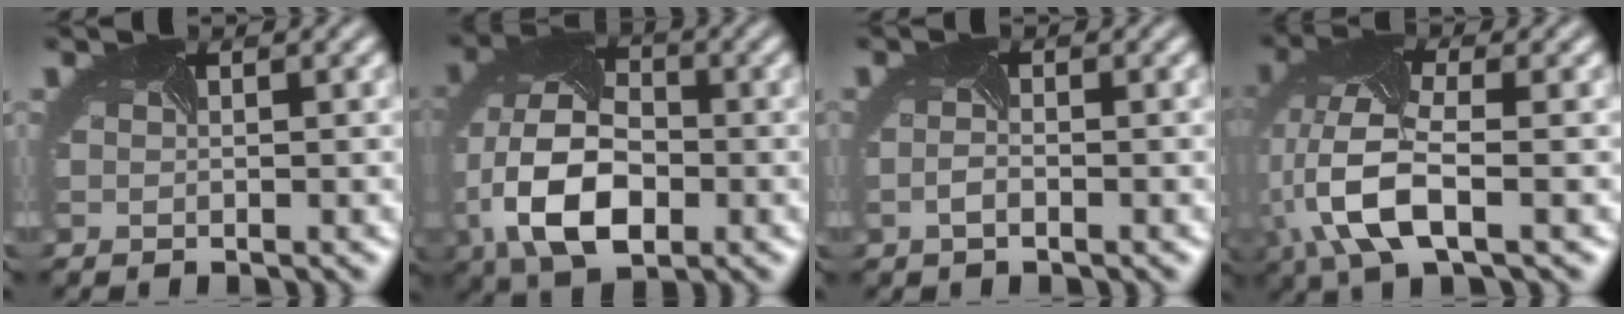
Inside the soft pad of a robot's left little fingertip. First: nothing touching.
{"total": 10.5, "force": [-2.9, 6.4, 7.8], "torque": [-0.179, -0.019, -0.059]}
{"total": 1.1, "force": [-0.8, 0.3, 0.6], "torque": [-0.021, -0.004, -0.017]}
{"total": 8.4, "force": [-2.7, 3.6, 7.0], "torque": [-0.164, -0.003, -0.059]}